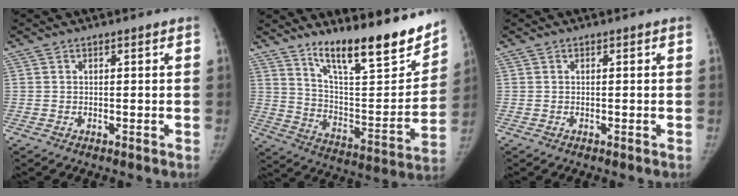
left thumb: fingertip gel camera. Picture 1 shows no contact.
{"total": 22.5, "force": [17.0, 5.0, 13.9], "torque": [-0.173, -0.107, 0.274]}
{"total": 0.0}